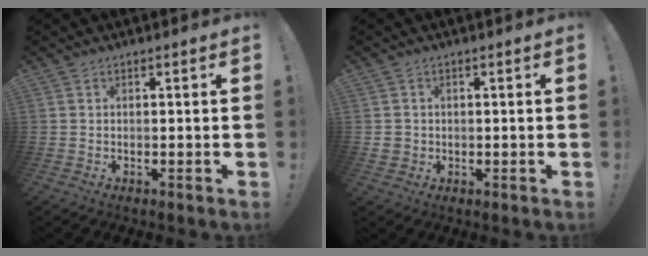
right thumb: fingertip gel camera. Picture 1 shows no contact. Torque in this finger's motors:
{"motor_torque": [0.03, 0.08, 0.25, -0.35, -0.04]}